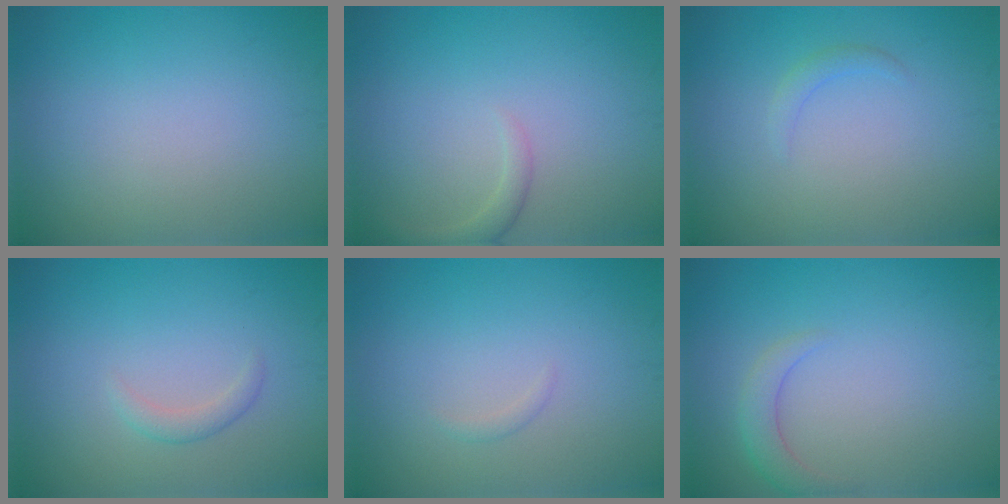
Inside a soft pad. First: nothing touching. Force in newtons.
{"total": 1.5, "press": 1.5, "slide": 0.2}
{"total": 0.9, "press": 0.9, "slide": 0.0}
{"total": 1.3, "press": 1.3, "slide": 0.1}
{"total": 0.5, "press": 0.5, "slide": 0.0}
{"total": 2.1, "press": 2.1, "slide": 0.2}